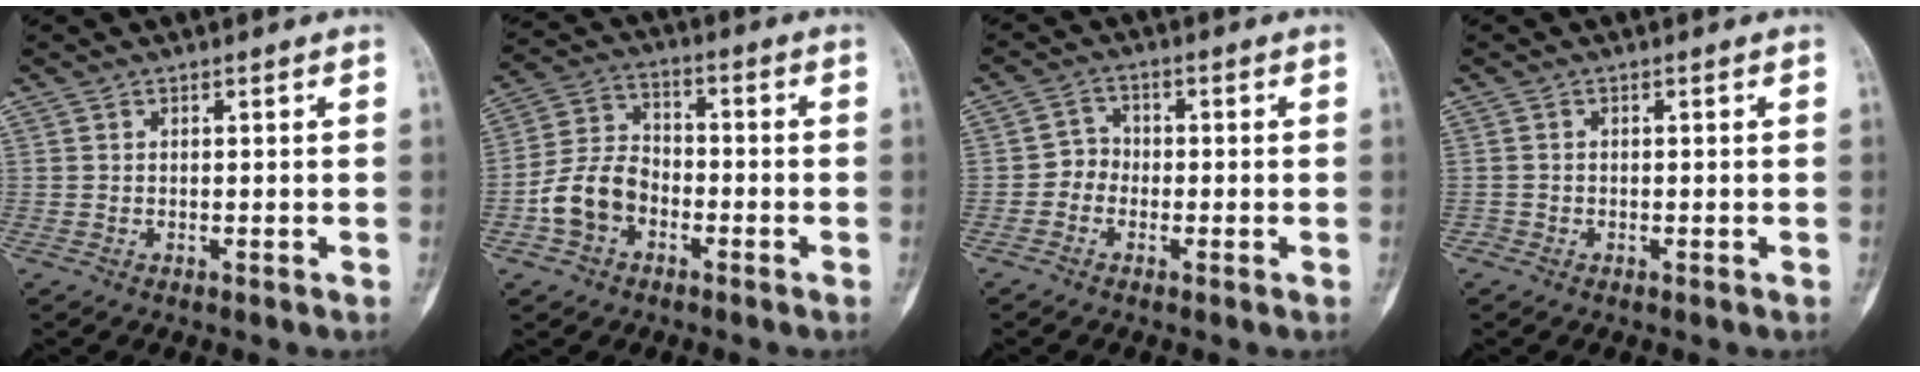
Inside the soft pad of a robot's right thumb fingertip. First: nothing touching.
{"total": 9.6, "force": [-3.5, 7.0, 5.5], "torque": [-0.097, 0.037, -0.072]}
{"total": 3.2, "force": [-1.3, 2.8, 1.0], "torque": [0.008, 0.013, -0.036]}
{"total": 0.9, "force": [-0.6, 0.7, -0.2], "torque": [0.010, 0.004, -0.018]}